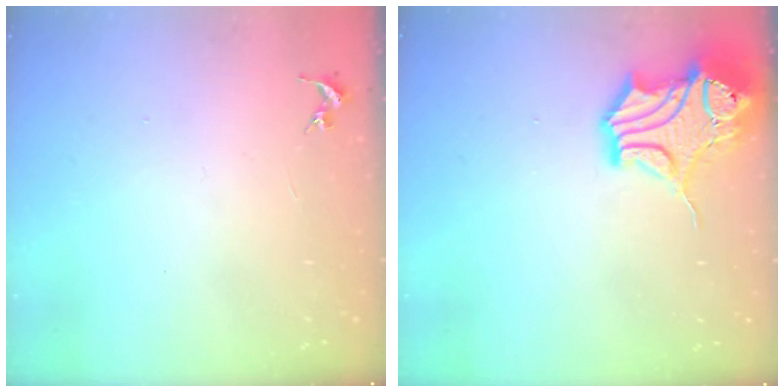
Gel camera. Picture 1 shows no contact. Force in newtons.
{"total": 15.4, "press": 15.2, "slide": 2.5}